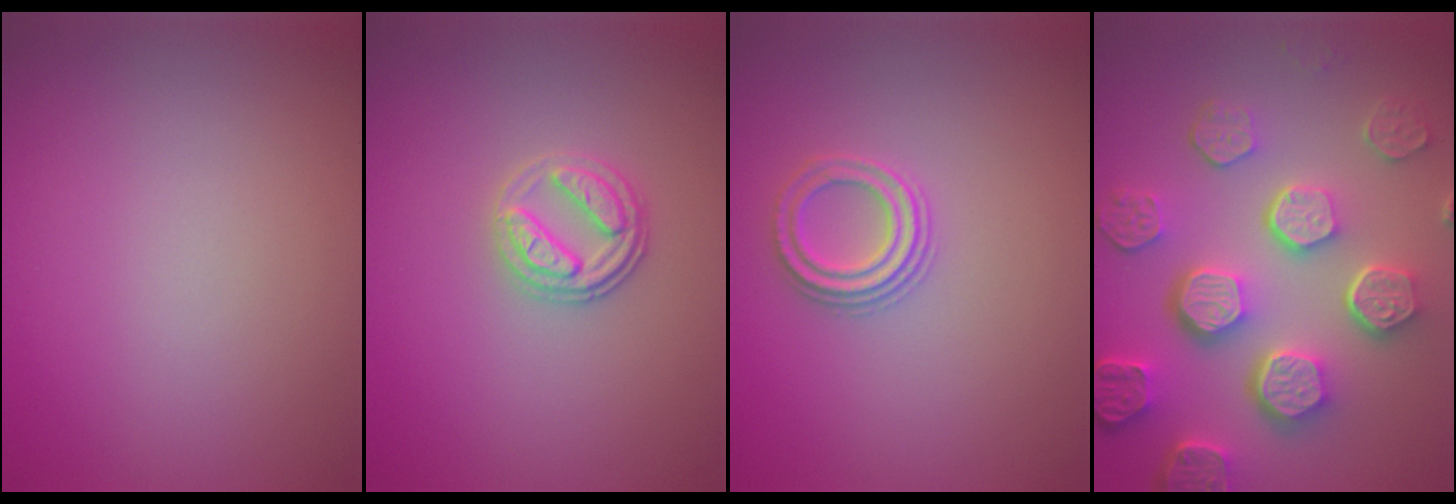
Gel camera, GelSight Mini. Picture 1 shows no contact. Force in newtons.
{"total": 2.7, "press": 2.5, "slide": 0.9}
{"total": 2.3, "press": 2.2, "slide": 0.8}
{"total": 8.4, "press": 6.2, "slide": 5.7}